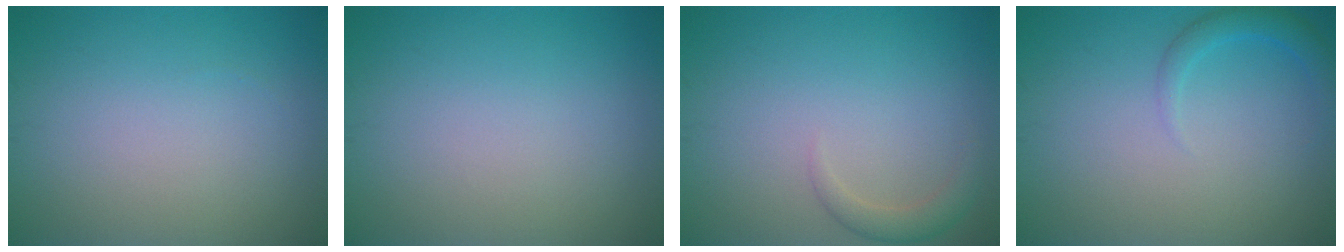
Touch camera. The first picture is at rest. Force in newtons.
{"total": 0.0}
{"total": 1.7, "press": 1.7, "slide": 0.1}
{"total": 1.8, "press": 1.8, "slide": 0.2}